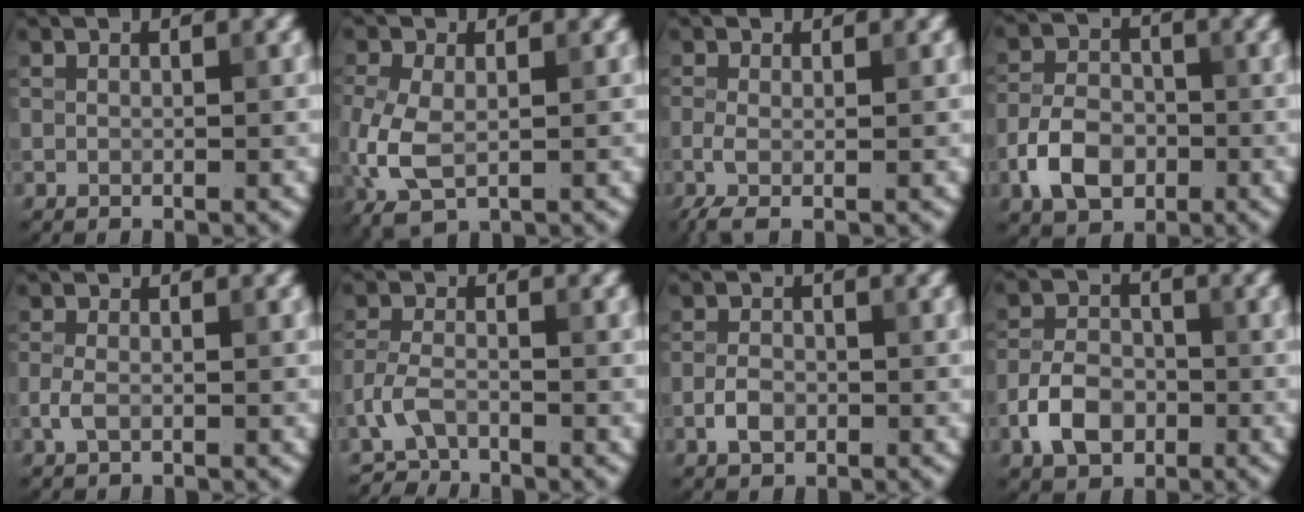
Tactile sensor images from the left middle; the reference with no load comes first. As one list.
[{"total": 5.1, "force": [-0.8, 3.1, 4.0], "torque": [-0.110, -0.011, -0.014]}, {"total": 2.0, "force": [-0.8, 0.4, 1.7], "torque": [-0.042, -0.006, -0.023]}, {"total": 5.1, "force": [-2.0, 3.5, 3.1], "torque": [-0.060, 0.002, -0.043]}, {"total": 1.4, "force": [-0.4, 0.7, 1.1], "torque": [-0.027, 0.001, -0.014]}, {"total": 2.4, "force": [-2.0, 1.0, 1.0], "torque": [-0.019, 0.004, -0.051]}, {"total": 2.1, "force": [-0.8, 1.4, 1.4], "torque": [-0.026, 0.003, -0.020]}, {"total": 4.6, "force": [-1.9, 3.2, 2.8], "torque": [-0.055, 0.003, -0.040]}]